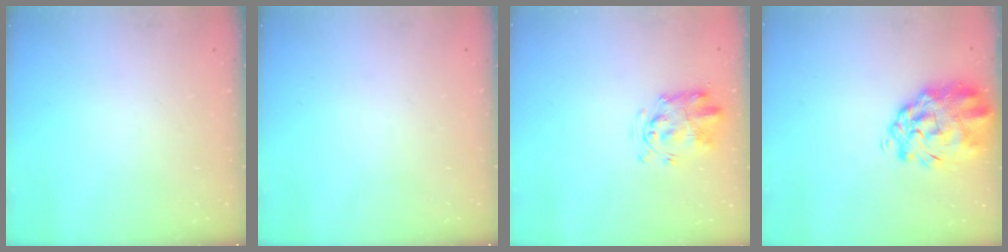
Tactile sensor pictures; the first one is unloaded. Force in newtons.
{"total": 0.0}
{"total": 3.1, "press": 3.0, "slide": 0.6}
{"total": 6.7, "press": 6.2, "slide": 2.8}